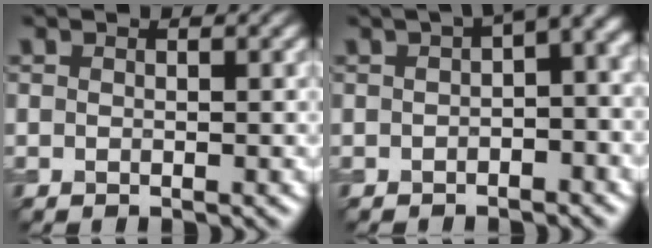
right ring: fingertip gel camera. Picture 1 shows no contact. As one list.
[{"total": 5.8, "force": [0.9, 2.4, 5.2], "torque": [-0.049, 0.016, 0.005]}]